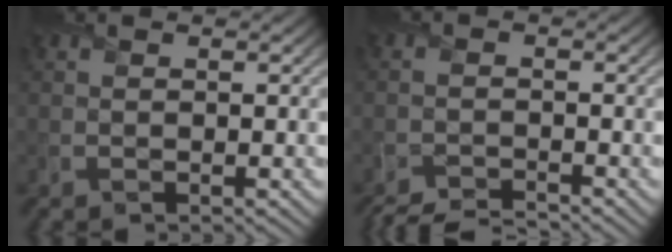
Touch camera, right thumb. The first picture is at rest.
{"total": 4.3, "force": [-4.0, 0.4, 1.4], "torque": [-0.029, -0.008, -0.080]}